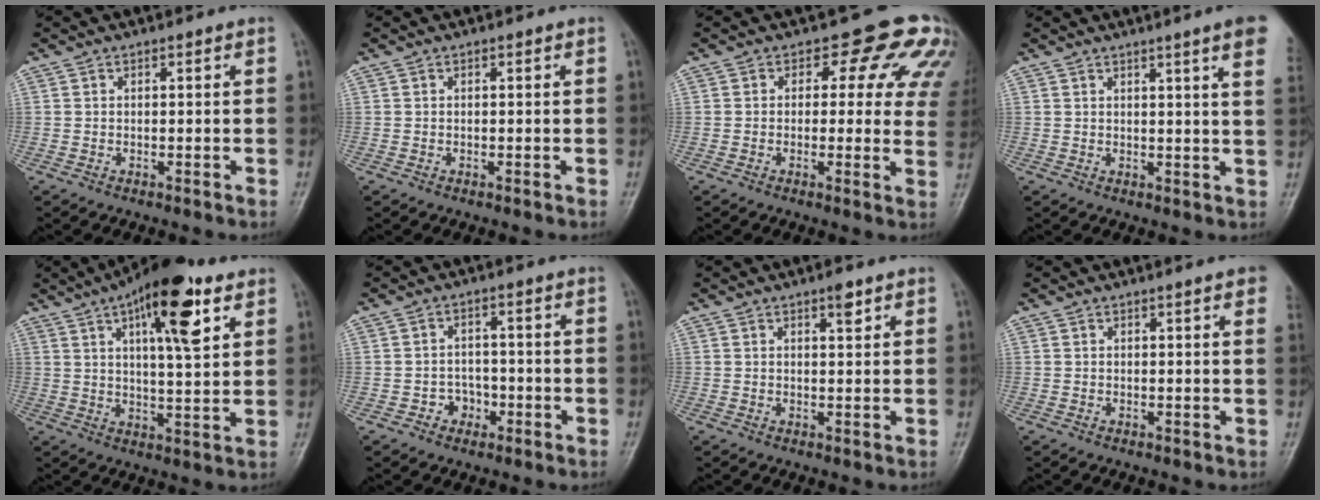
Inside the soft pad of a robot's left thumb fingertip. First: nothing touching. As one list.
[{"total": 0.0}, {"total": 12.1, "force": [5.9, 7.1, 7.8], "torque": [-0.029, -0.016, 0.044]}, {"total": 9.1, "force": [5.6, 0.1, 7.2], "torque": [-0.080, -0.014, 0.053]}, {"total": 15.4, "force": [7.5, 5.0, 12.5], "torque": [-0.164, -0.019, 0.111]}, {"total": 3.8, "force": [-1.6, 3.3, 1.0], "torque": [0.017, 0.017, -0.029]}, {"total": 2.3, "force": [1.5, 0.9, 1.6], "torque": [-0.014, -0.006, 0.021]}, {"total": 4.9, "force": [3.0, 0.6, 3.8], "torque": [-0.034, 0.002, 0.027]}]